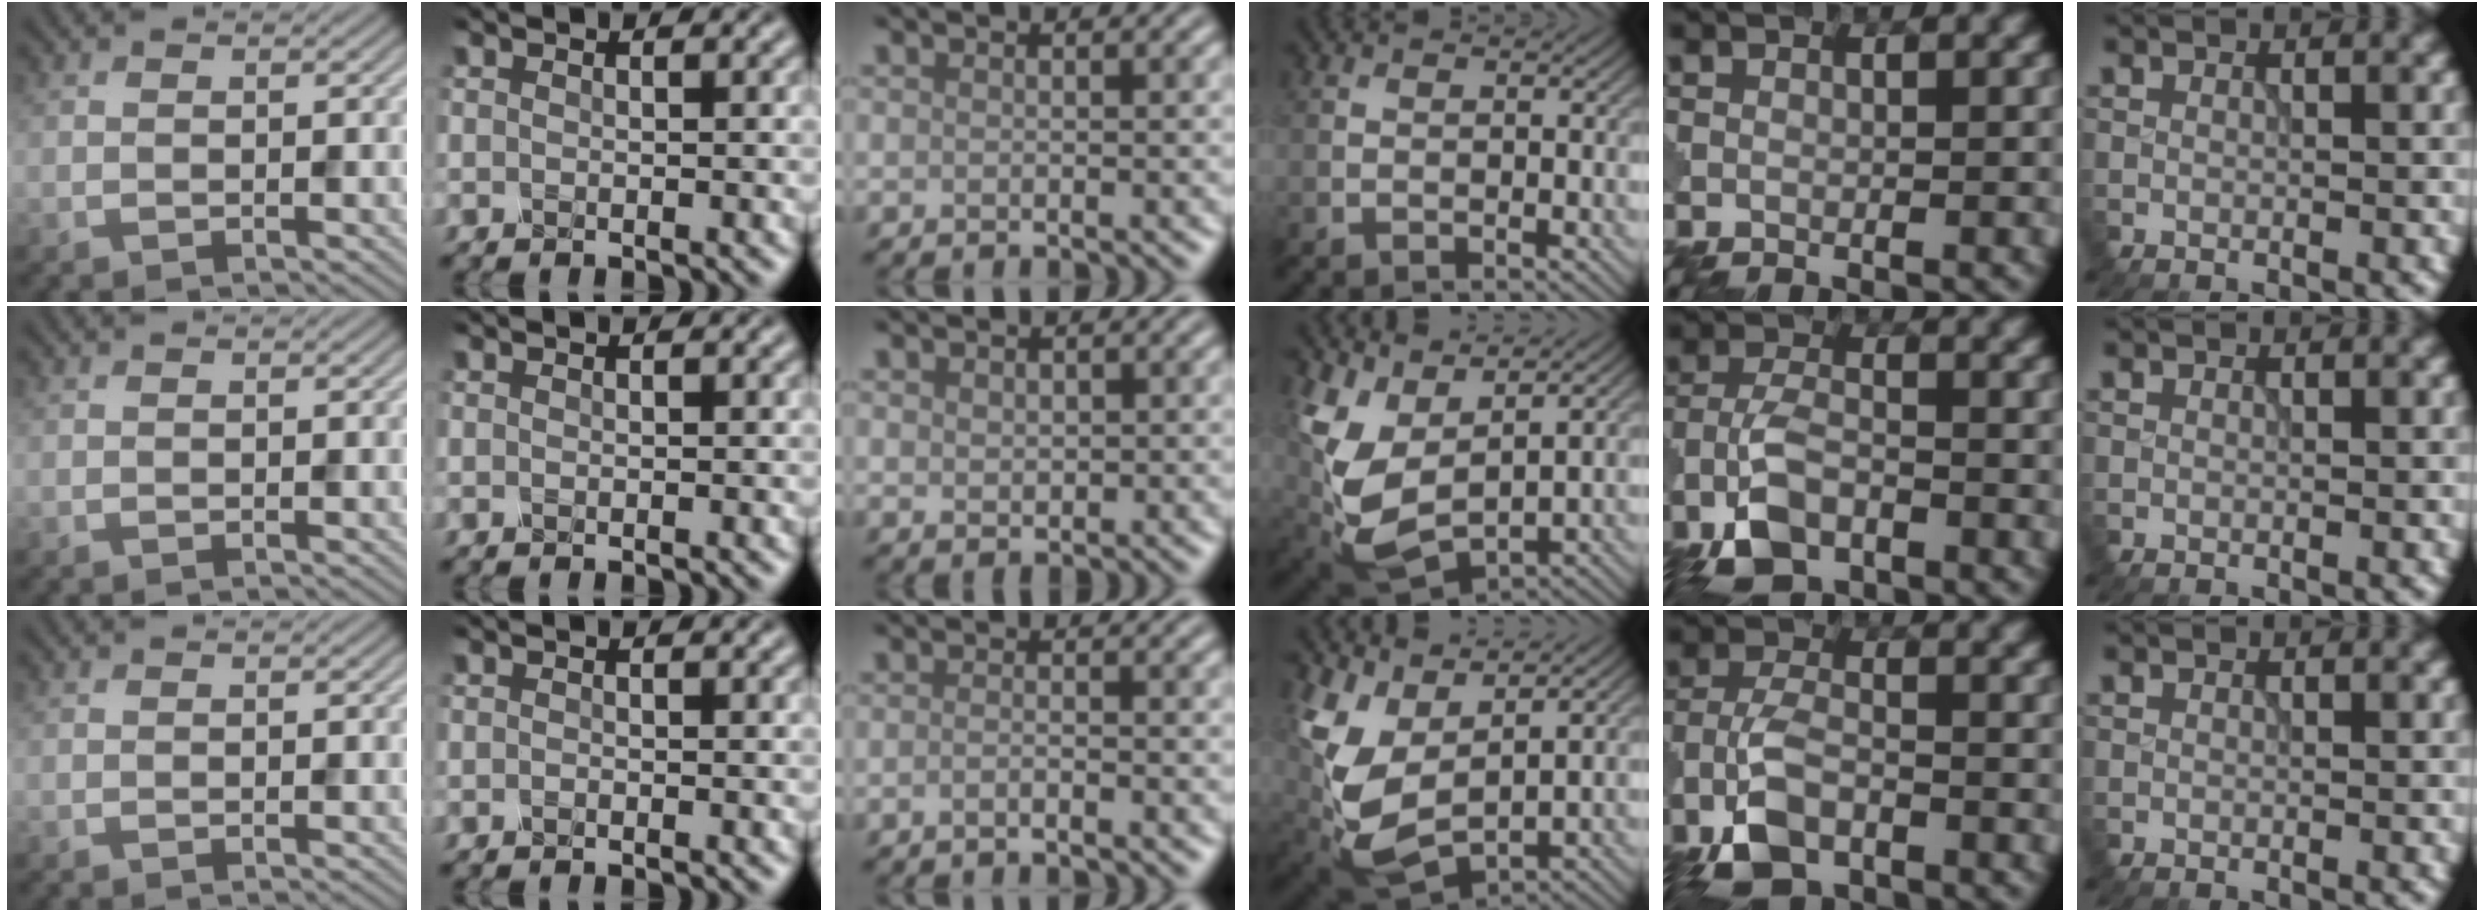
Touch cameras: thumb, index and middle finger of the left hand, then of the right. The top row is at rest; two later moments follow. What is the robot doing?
{"motion": "insert", "object": "pin"}